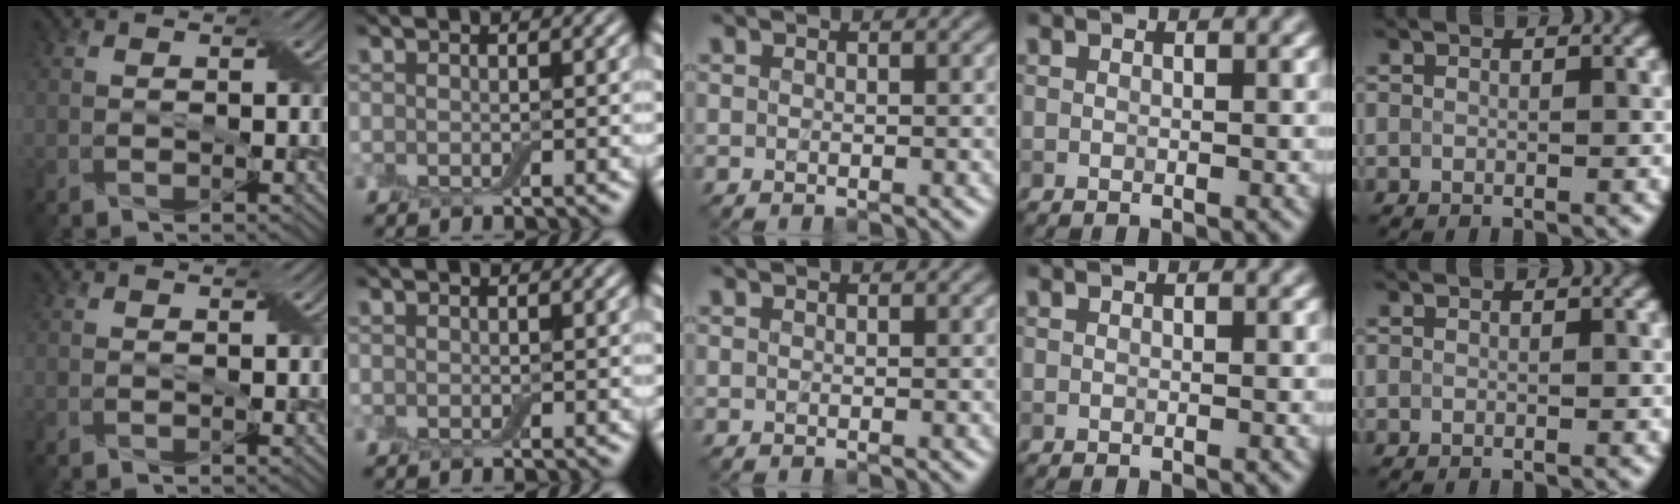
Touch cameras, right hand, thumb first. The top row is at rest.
{}